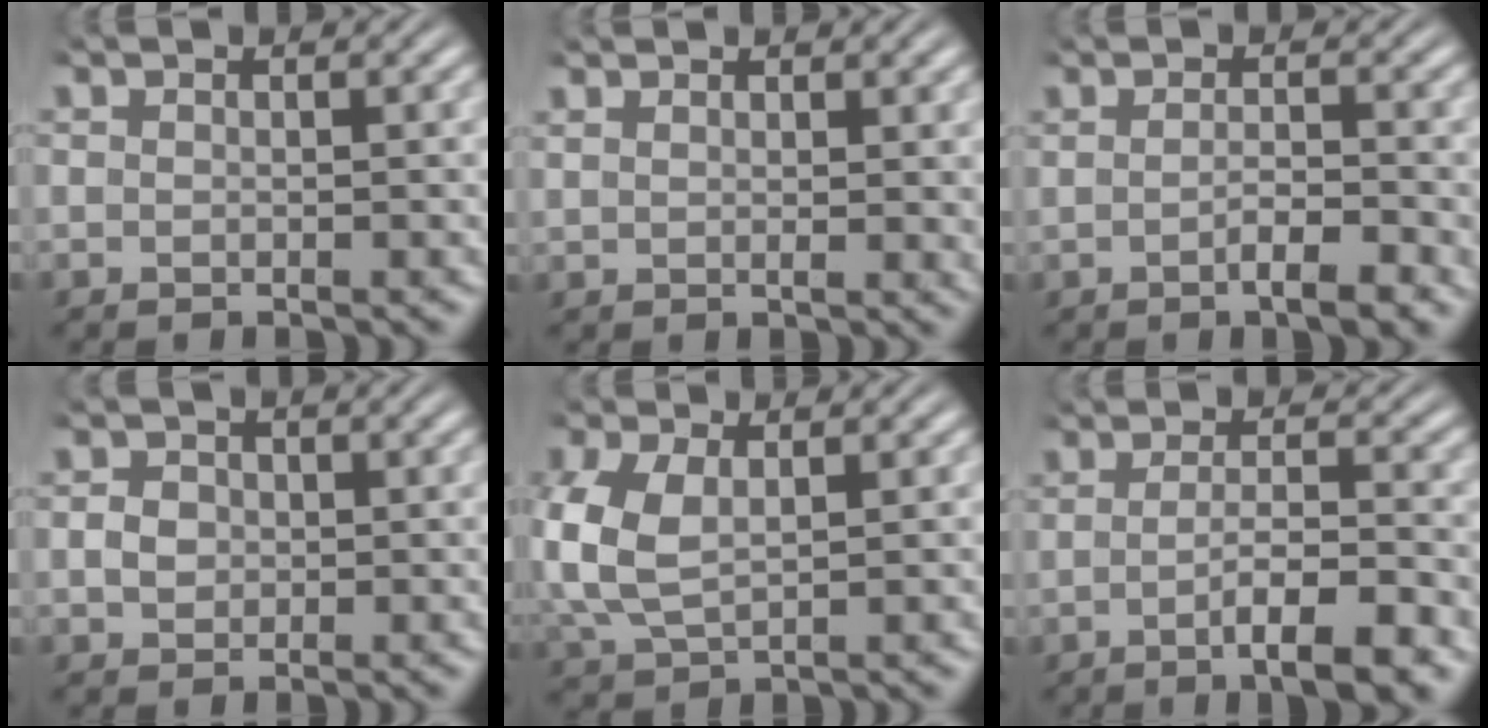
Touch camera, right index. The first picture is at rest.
{"total": 1.6, "force": [1.3, -0.3, 1.0], "torque": [-0.010, 0.002, 0.023]}
{"total": 2.9, "force": [-1.1, 0.4, 2.7], "torque": [-0.033, 0.005, -0.024]}
{"total": 1.2, "force": [-0.2, 1.1, 0.5], "torque": [-0.009, -0.001, 0.000]}
{"total": 5.4, "force": [0.4, 3.9, 3.7], "torque": [-0.108, -0.015, 0.023]}
{"total": 5.5, "force": [-2.6, 0.7, 4.8], "torque": [-0.066, -0.005, -0.041]}